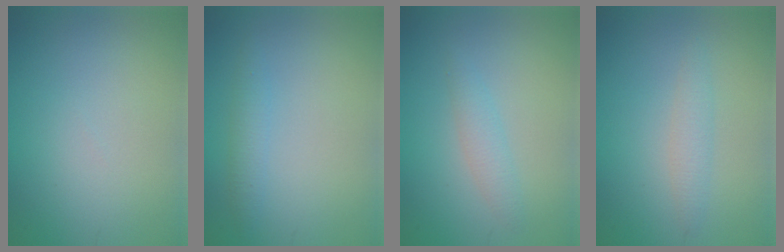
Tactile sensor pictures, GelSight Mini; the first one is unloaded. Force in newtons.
{"total": 1.4, "press": 1.4, "slide": 0.1}
{"total": 1.5, "press": 1.5, "slide": 0.1}
{"total": 1.5, "press": 1.4, "slide": 0.1}